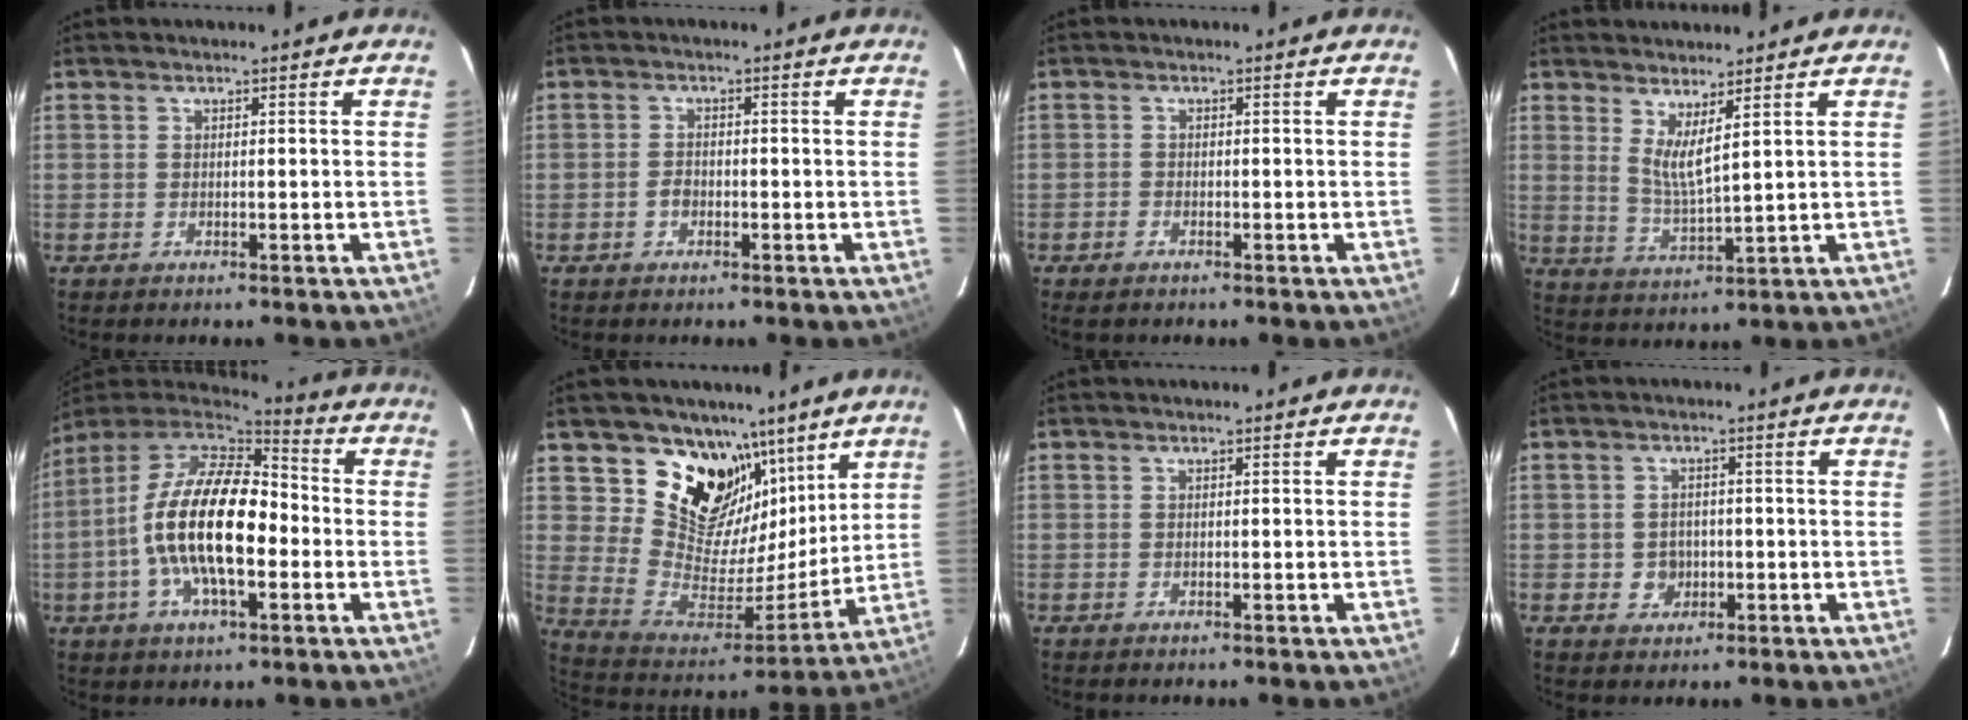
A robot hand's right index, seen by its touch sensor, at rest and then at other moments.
{"total": 1.9, "force": [-0.8, 1.5, 1.0], "torque": [-0.021, 0.005, -0.015]}
{"total": 1.7, "force": [-1.3, 0.9, 0.6], "torque": [-0.018, -0.001, -0.026]}
{"total": 5.1, "force": [3.2, 0.4, 4.0], "torque": [-0.075, -0.017, 0.059]}
{"total": 18.5, "force": [-2.9, 7.8, 16.5], "torque": [-0.312, 0.000, -0.059]}
{"total": 18.2, "force": [11.7, 11.9, 7.2], "torque": [-0.151, -0.019, 0.223]}
{"total": 0.0}
{"total": 3.4, "force": [-0.6, 3.2, 1.1], "torque": [-0.023, 0.008, -0.001]}